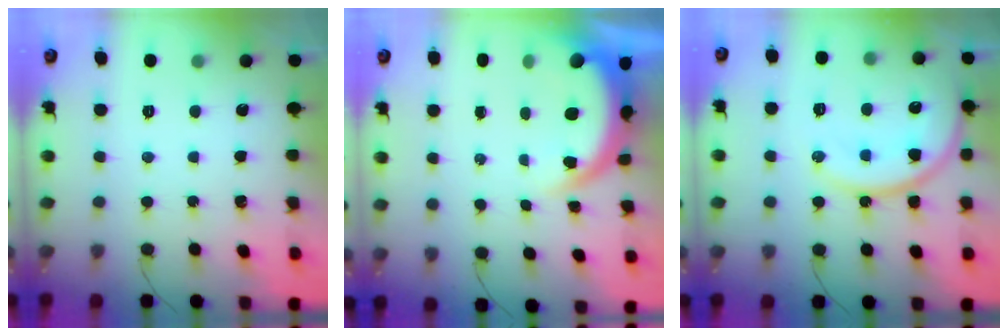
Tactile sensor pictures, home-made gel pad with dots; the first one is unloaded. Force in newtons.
{"total": 5.7, "press": 5.7, "slide": 0.8}
{"total": 17.2, "press": 17.2, "slide": 1.6}